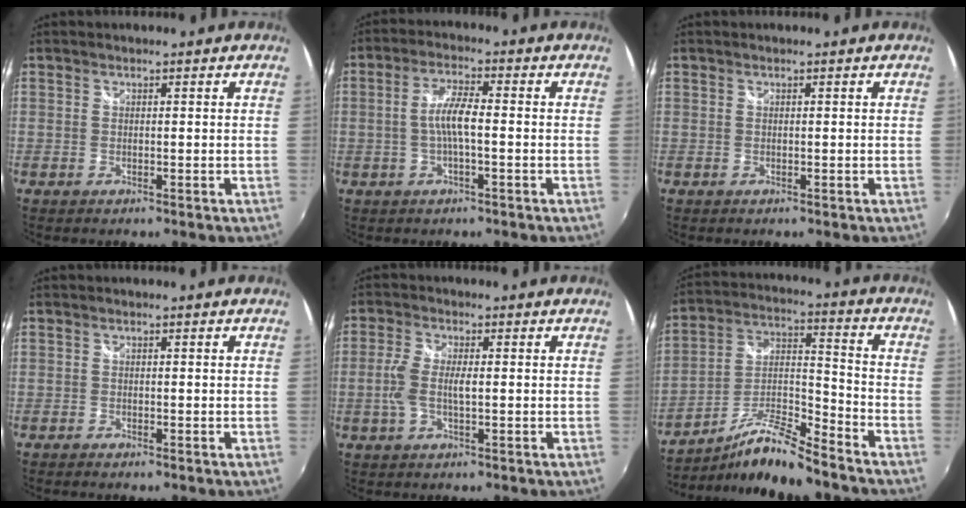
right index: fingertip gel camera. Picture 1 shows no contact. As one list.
[{"total": 5.3, "force": [-0.8, 0.9, 5.1], "torque": [-0.102, 0.007, -0.014]}, {"total": 0.0}, {"total": 0.7, "force": [-0.6, 0.2, 0.3], "torque": [-0.009, -0.003, -0.013]}, {"total": 5.4, "force": [-0.4, 2.0, 5.1], "torque": [-0.108, 0.001, -0.010]}, {"total": 12.6, "force": [-10.5, 0.9, 6.9], "torque": [-0.138, 0.011, -0.196]}]